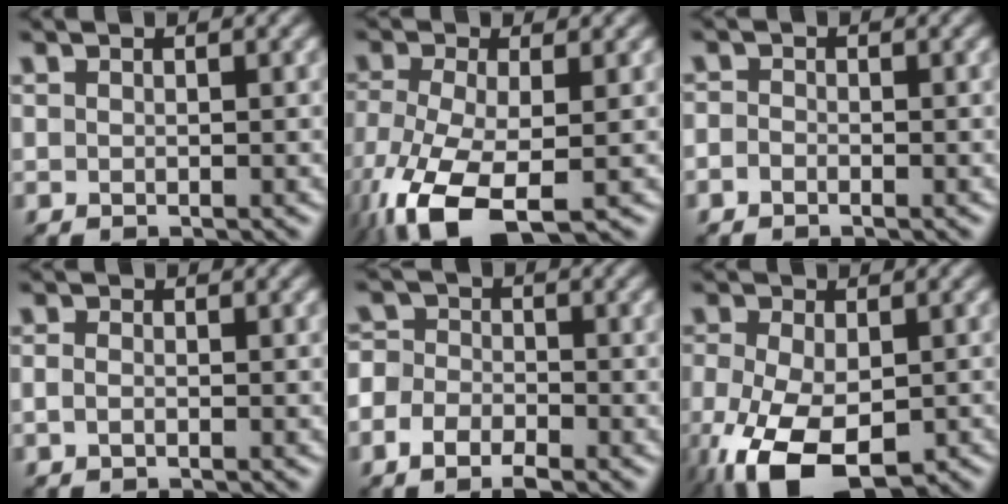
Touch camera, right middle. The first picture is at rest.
{"total": 9.3, "force": [-4.7, 3.8, 7.1], "torque": [-0.165, -0.027, -0.090]}
{"total": 0.9, "force": [-0.6, 0.5, 0.4], "torque": [-0.007, 0.000, -0.014]}
{"total": 0.8, "force": [-0.4, 0.4, 0.6], "torque": [-0.018, -0.003, -0.010]}
{"total": 4.4, "force": [-2.3, 2.9, 2.5], "torque": [-0.029, 0.002, -0.052]}
{"total": 9.3, "force": [-4.0, 4.7, 7.0], "torque": [-0.151, -0.027, -0.062]}